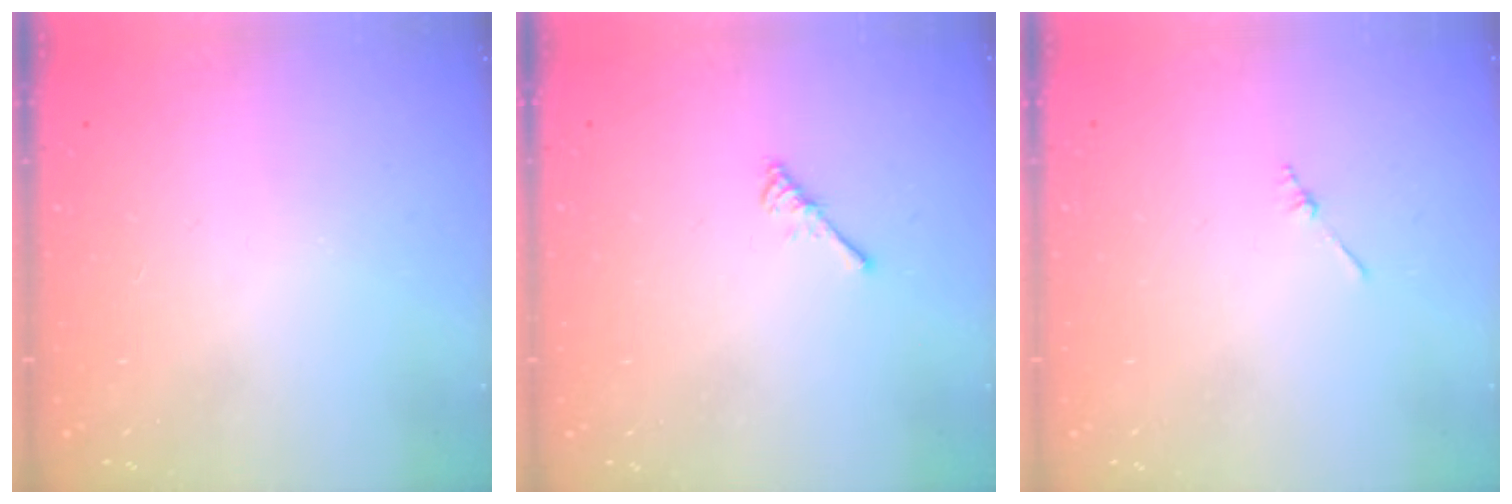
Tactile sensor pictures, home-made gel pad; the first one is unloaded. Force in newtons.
{"total": 3.0, "press": 2.9, "slide": 0.5}
{"total": 1.3, "press": 1.3, "slide": 0.3}